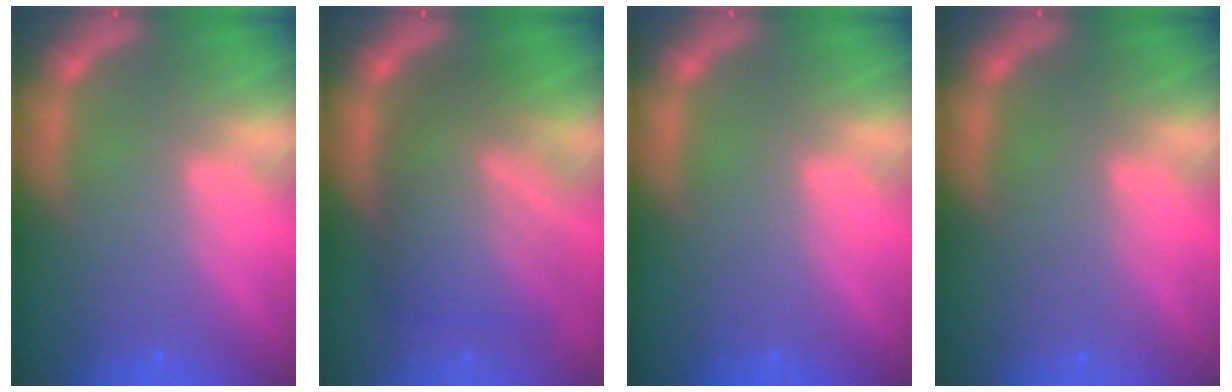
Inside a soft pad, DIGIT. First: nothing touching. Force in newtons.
{"total": 9.1}
{"total": 0.0}
{"total": 0.0}